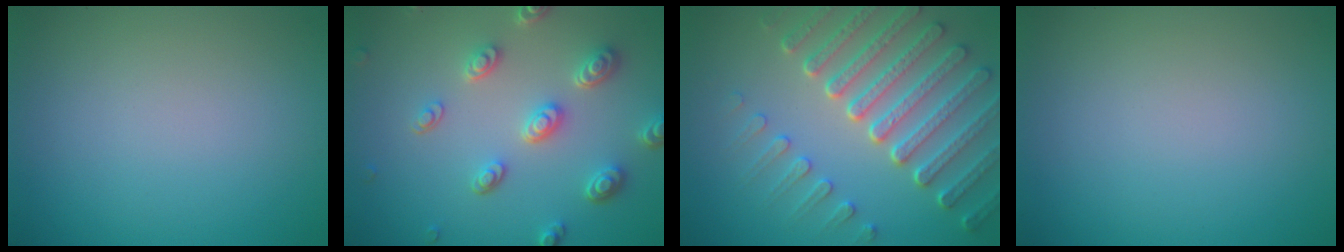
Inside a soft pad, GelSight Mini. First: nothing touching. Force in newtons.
{"total": 4.6, "press": 3.7, "slide": 2.7}
{"total": 7.3, "press": 5.7, "slide": 4.6}
{"total": 0.0}